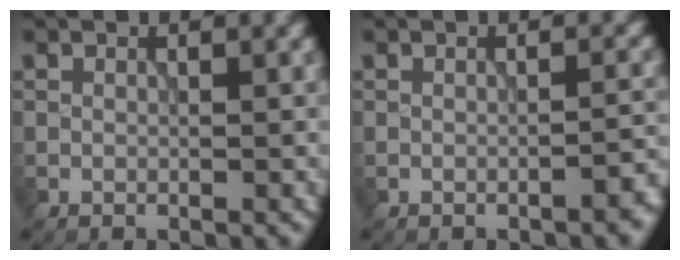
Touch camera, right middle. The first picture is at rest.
{"total": 1.6, "force": [-1.1, 0.4, 1.0], "torque": [-0.009, 0.008, -0.016]}